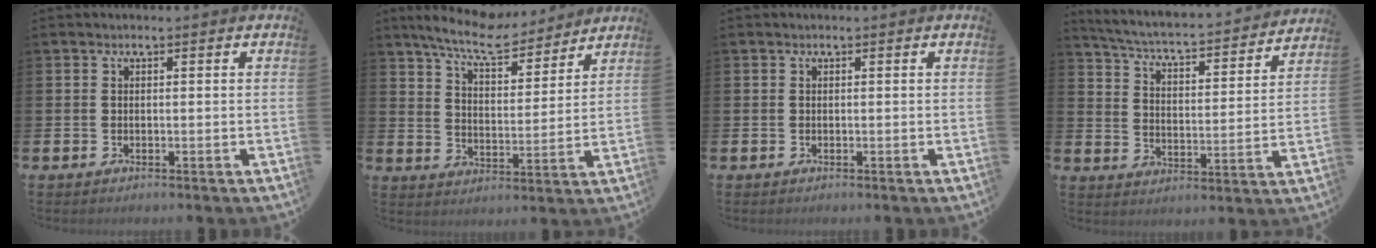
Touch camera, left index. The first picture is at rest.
{"total": 8.8, "force": [8.0, 1.8, 3.2], "torque": [-0.082, -0.044, 0.141]}
{"total": 0.0}
{"total": 4.8, "force": [4.5, 0.6, 1.7], "torque": [-0.060, -0.041, 0.068]}